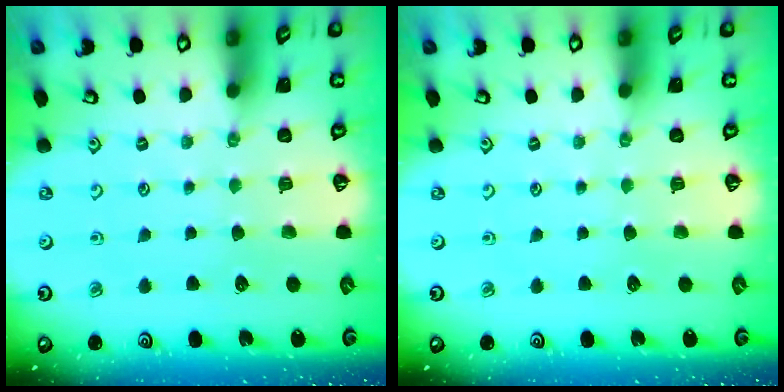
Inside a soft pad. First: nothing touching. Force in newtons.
{"total": 0.0}